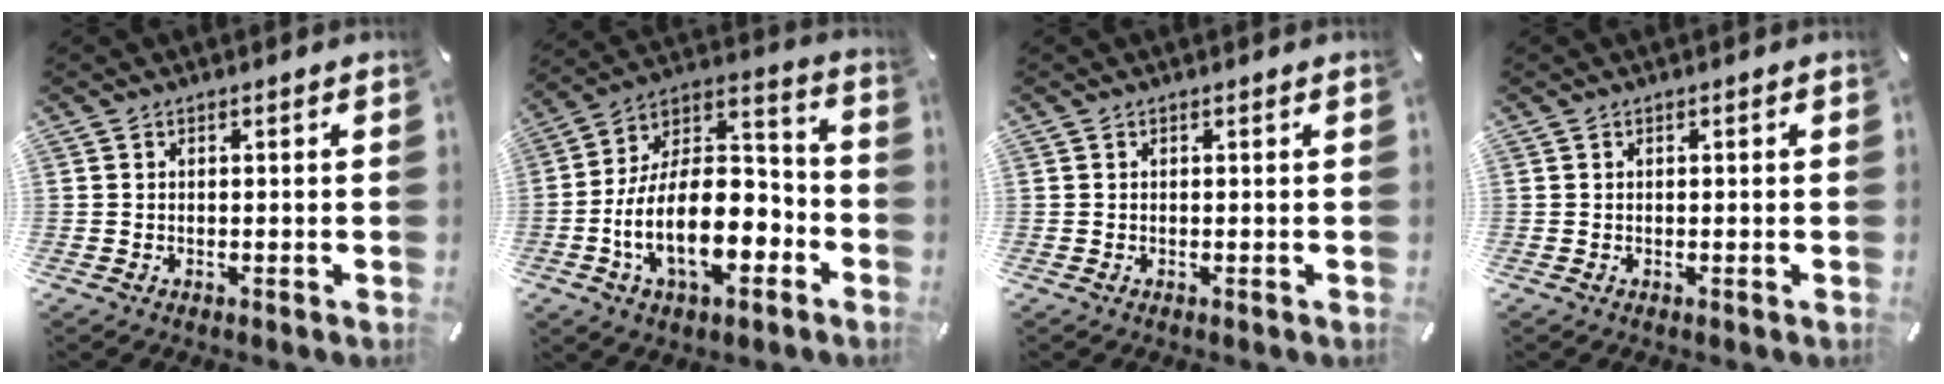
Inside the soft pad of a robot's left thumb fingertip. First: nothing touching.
{"total": 20.0, "force": [-6.5, 11.5, 14.9], "torque": [-0.270, 0.007, -0.107]}
{"total": 0.0}
{"total": 0.0}